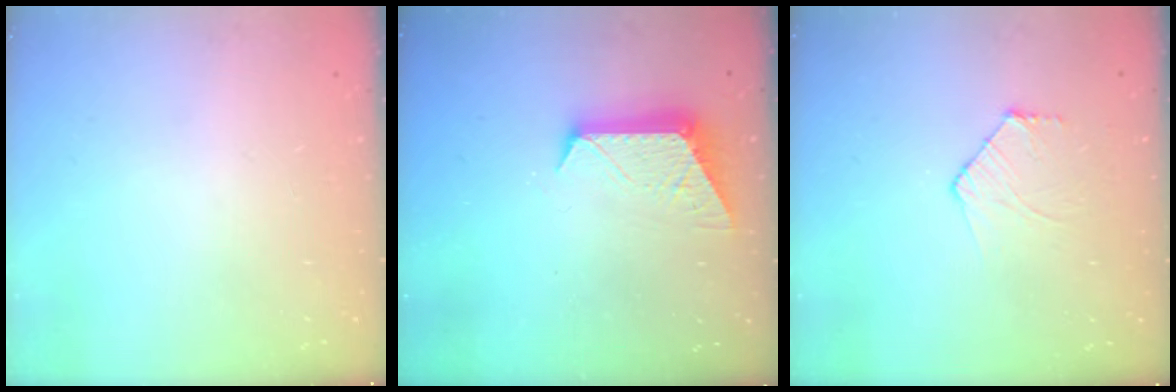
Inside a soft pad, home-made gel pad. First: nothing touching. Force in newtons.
{"total": 9.3, "press": 9.3, "slide": 0.5}
{"total": 8.0, "press": 7.9, "slide": 0.6}